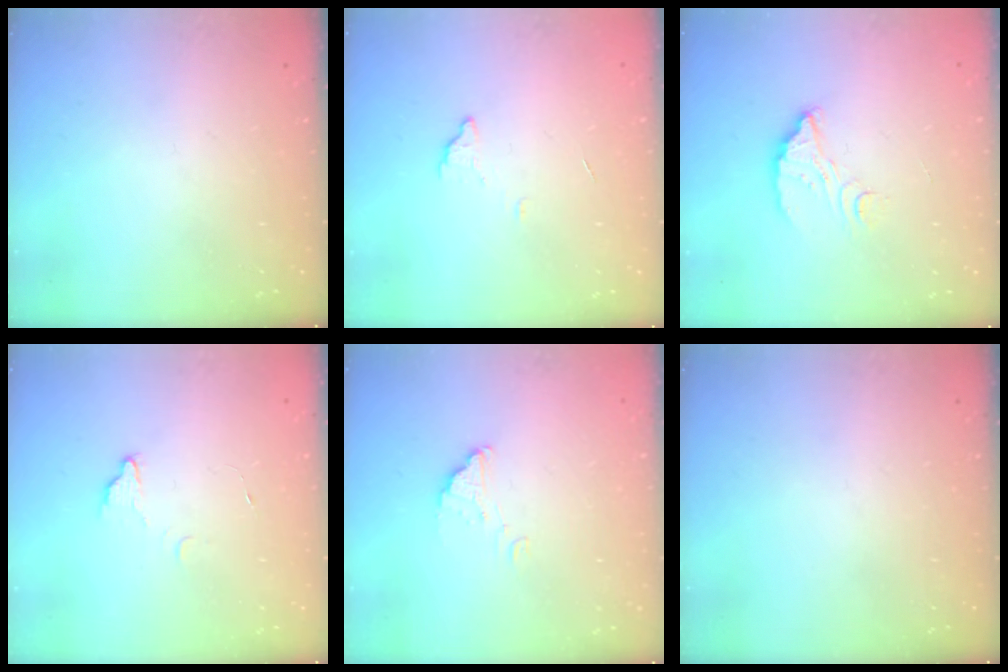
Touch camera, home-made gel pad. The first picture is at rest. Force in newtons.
{"total": 3.0, "press": 3.0, "slide": 0.2}
{"total": 6.2, "press": 6.2, "slide": 0.3}
{"total": 2.2, "press": 2.2, "slide": 0.2}
{"total": 2.2, "press": 2.2, "slide": 0.0}
{"total": 0.0}